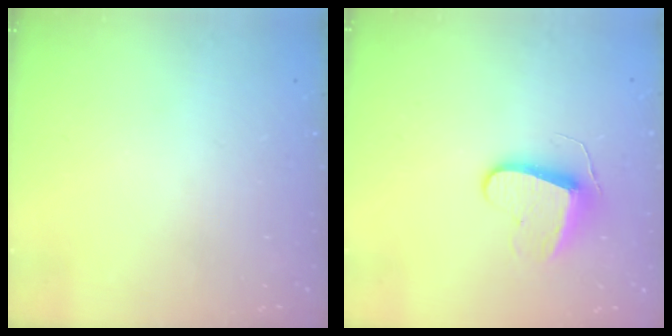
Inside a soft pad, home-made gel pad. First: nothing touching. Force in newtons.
{"total": 9.4, "press": 9.3, "slide": 0.9}